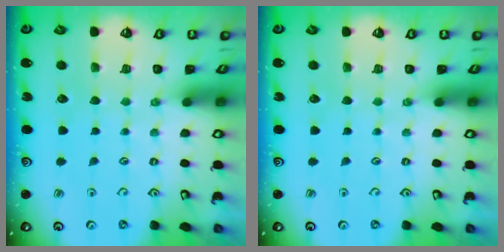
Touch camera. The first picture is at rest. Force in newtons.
{"total": 0.0}